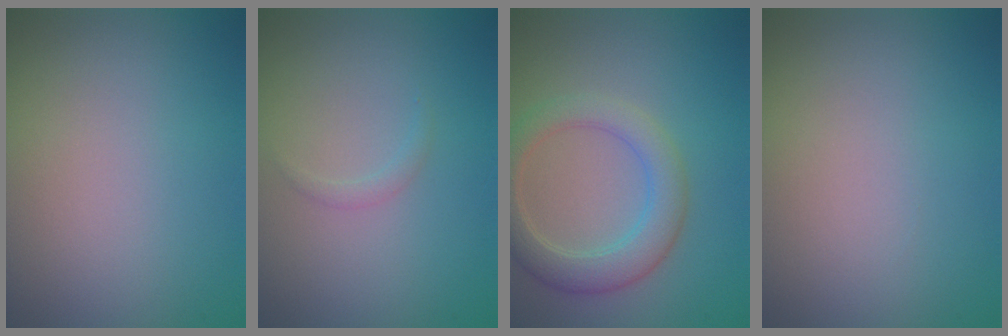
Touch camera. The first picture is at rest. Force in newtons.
{"total": 0.7, "press": 0.7, "slide": 0.1}
{"total": 4.0, "press": 4.0, "slide": 0.2}
{"total": 0.0}